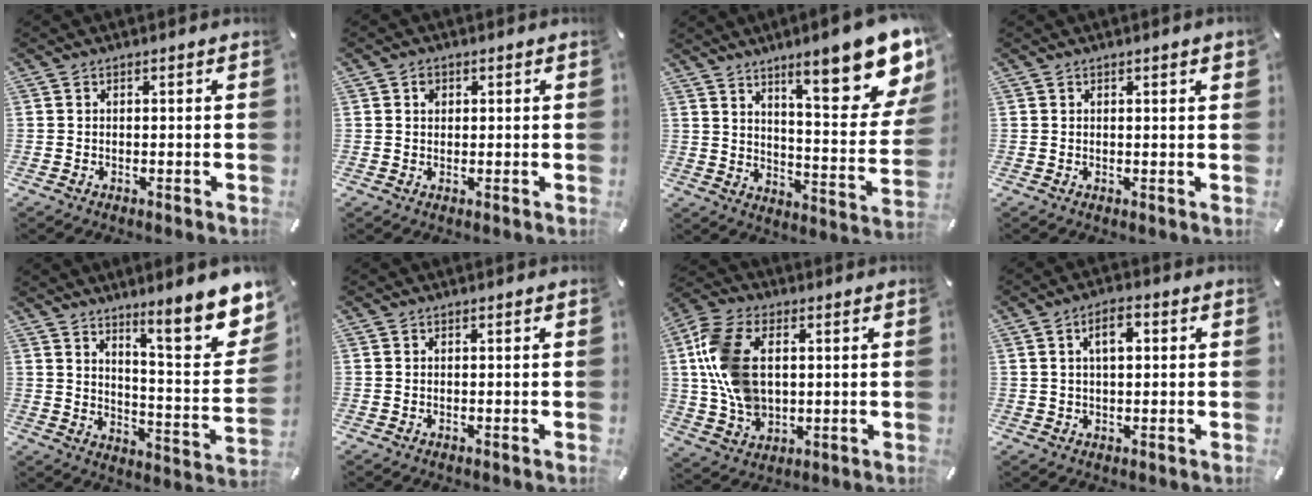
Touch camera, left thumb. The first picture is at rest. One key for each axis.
{"total": 1.8, "fx": 0.4, "fy": 1.6, "fz": 0.6, "tx": 0.001, "ty": 0.000, "tz": 0.003}
{"total": 21.0, "fx": 13.3, "fy": 6.2, "fz": 15.1, "tx": -0.199, "ty": -0.100, "tz": 0.211}
{"total": 1.0, "fx": 0.5, "fy": 0.1, "fz": 0.9, "tx": -0.017, "ty": 0.000, "tz": 0.009}
{"total": 14.8, "fx": 10.9, "fy": 3.6, "fz": 9.3, "tx": -0.121, "ty": -0.099, "tz": 0.177}
{"total": 0.0}
{"total": 14.0, "fx": 1.9, "fy": 9.7, "fz": 9.9, "tx": -0.226, "ty": 0.008, "tz": 0.034}
{"total": 5.2, "fx": 1.4, "fy": 2.8, "fz": 4.2, "tx": -0.071, "ty": 0.004, "tz": 0.018}